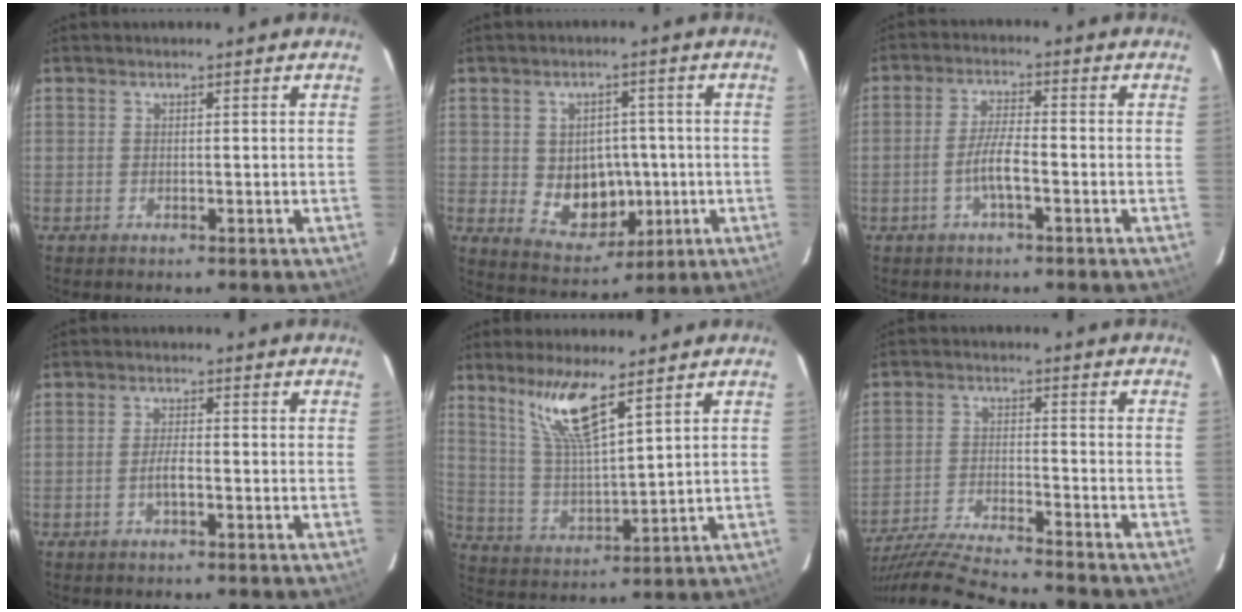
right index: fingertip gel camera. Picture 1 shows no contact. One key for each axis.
{"total": 9.1, "fx": -0.8, "fy": 7.6, "fz": 5.0, "tx": -0.099, "ty": 0.002, "tz": 0.011}
{"total": 4.9, "fx": -2.0, "fy": 0.8, "fz": 4.4, "tx": -0.091, "ty": 0.005, "tz": -0.039}
{"total": 2.6, "fx": -1.0, "fy": 0.6, "fz": 2.3, "tx": -0.047, "ty": 0.004, "tz": -0.020}
{"total": 10.7, "fx": 7.1, "fy": 1.4, "fz": 7.9, "tx": -0.148, "ty": 0.001, "tz": 0.151}
{"total": 17.6, "fx": -16.1, "fy": 0.2, "fz": 7.2, "tx": -0.155, "ty": -0.031, "tz": -0.275}